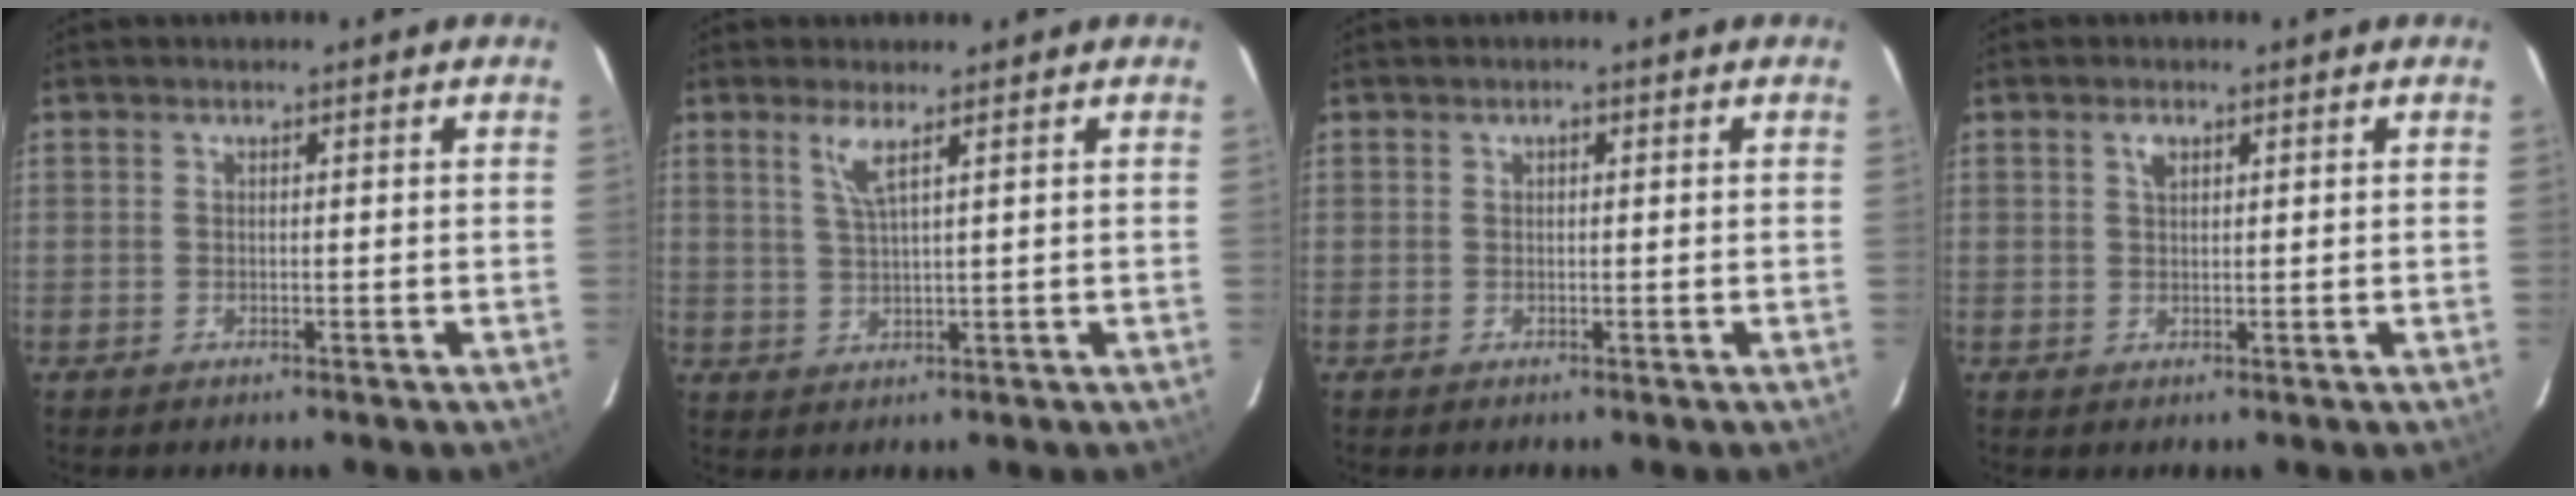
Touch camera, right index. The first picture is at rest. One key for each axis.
{"total": 3.4, "fx": 1.9, "fy": -0.1, "fz": 2.8, "tx": -0.058, "ty": -0.003, "tz": 0.040}
{"total": 0.6, "fx": 0.1, "fy": 0.5, "fz": 0.4, "tx": -0.006, "ty": 0.004, "tz": 0.001}
{"total": 1.6, "fx": 0.8, "fy": 0.9, "fz": 1.1, "tx": -0.021, "ty": 0.004, "tz": 0.015}